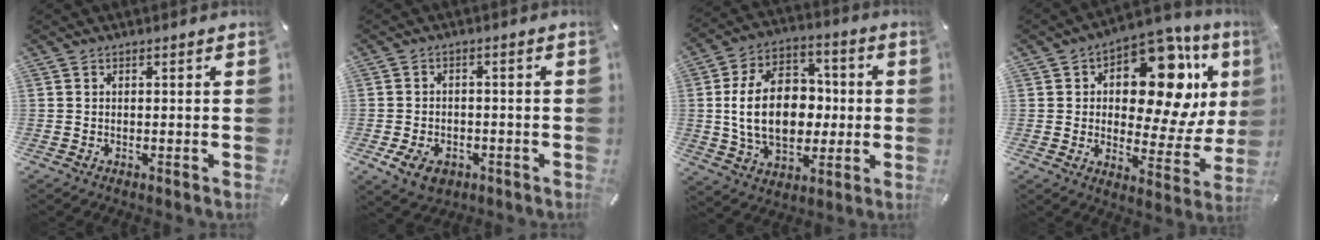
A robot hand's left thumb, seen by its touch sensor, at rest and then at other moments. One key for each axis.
{"total": 5.8, "fx": -2.7, "fy": 4.1, "fz": 3.0, "tx": -0.071, "ty": 0.010, "tz": -0.053}
{"total": 19.8, "fx": -0.2, "fy": 14.0, "fz": 13.9, "tx": -0.269, "ty": 0.007, "tz": -0.007}
{"total": 17.4, "fx": 7.6, "fy": 9.2, "fz": 12.6, "tx": -0.165, "ty": -0.063, "tz": 0.124}